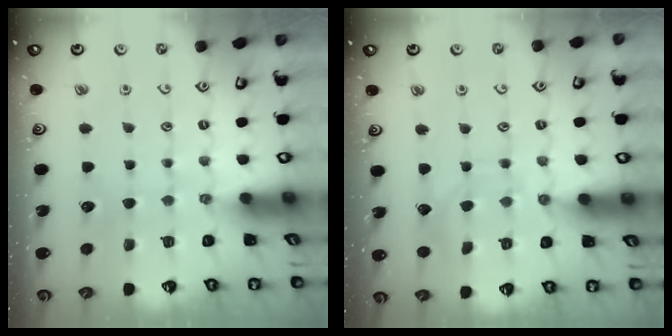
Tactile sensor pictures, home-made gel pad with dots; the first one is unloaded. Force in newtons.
{"total": 6.0, "press": 5.9, "slide": 0.6}